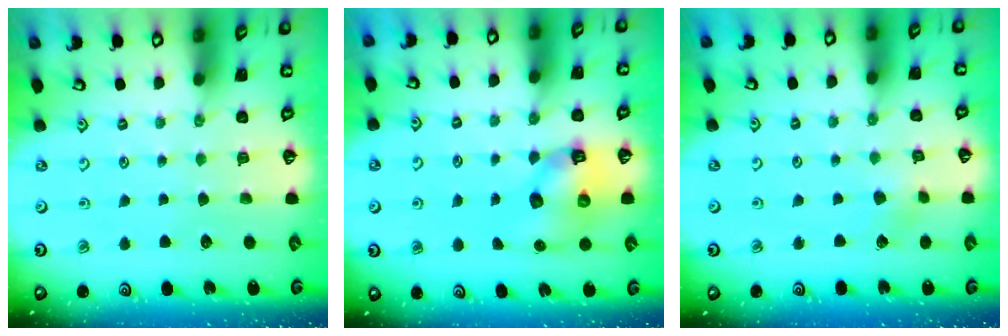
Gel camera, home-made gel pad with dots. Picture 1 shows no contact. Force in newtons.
{"total": 9.8, "press": 9.7, "slide": 1.7}
{"total": 2.5, "press": 2.5, "slide": 0.2}